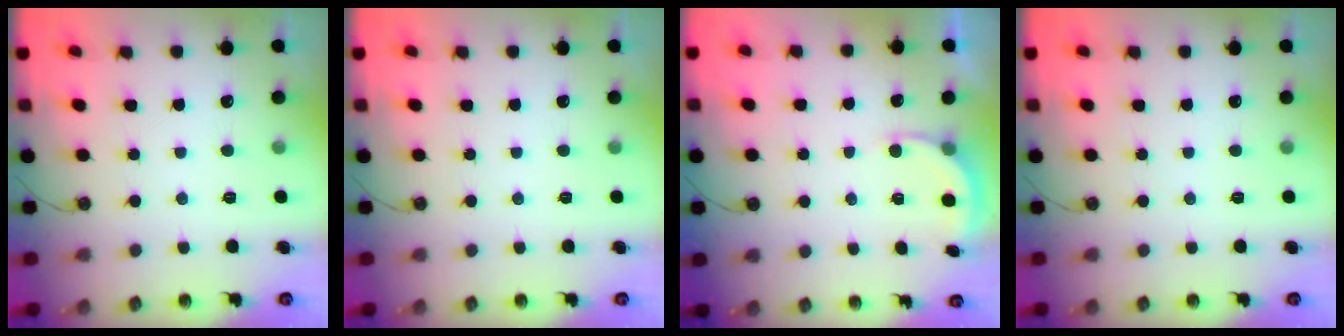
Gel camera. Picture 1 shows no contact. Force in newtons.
{"total": 0.0}
{"total": 2.4, "press": 2.2, "slide": 0.9}
{"total": 0.0}